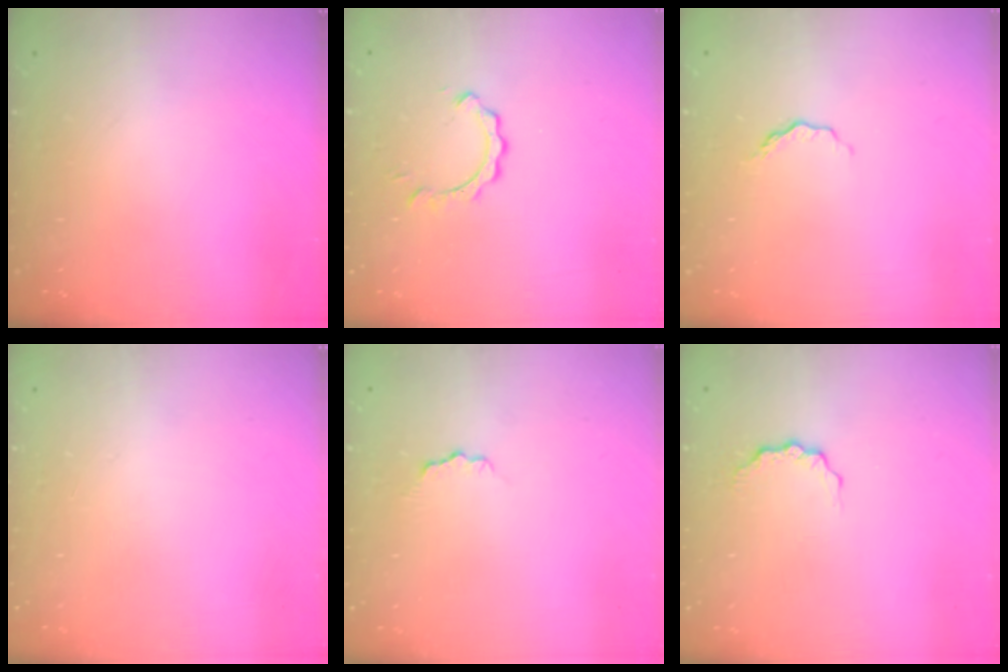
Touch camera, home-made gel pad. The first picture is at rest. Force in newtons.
{"total": 2.8, "press": 2.8, "slide": 0.2}
{"total": 4.4, "press": 4.4, "slide": 0.4}
{"total": 0.0}
{"total": 2.9, "press": 2.9, "slide": 0.3}
{"total": 4.8, "press": 4.8, "slide": 0.6}